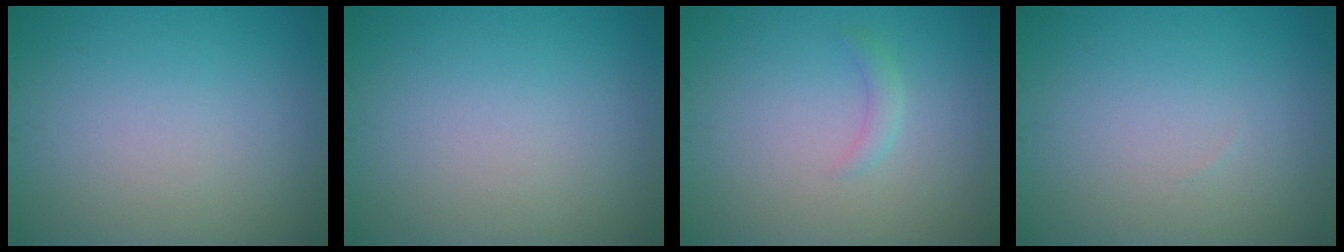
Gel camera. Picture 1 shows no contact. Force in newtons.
{"total": 0.0}
{"total": 1.1, "press": 1.1, "slide": 0.1}
{"total": 0.0}